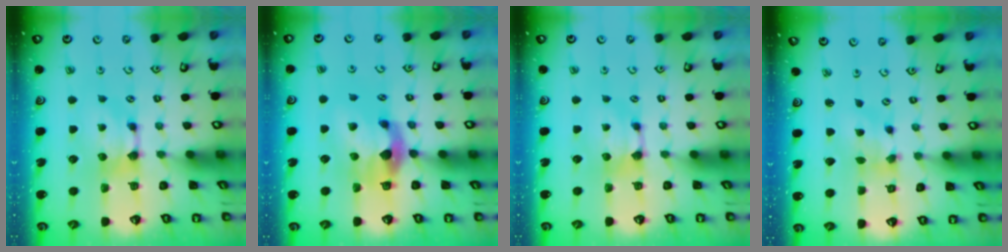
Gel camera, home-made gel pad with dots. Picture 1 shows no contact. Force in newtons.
{"total": 5.5, "press": 5.2, "slide": 1.9}
{"total": 0.0}
{"total": 1.9, "press": 1.4, "slide": 1.3}